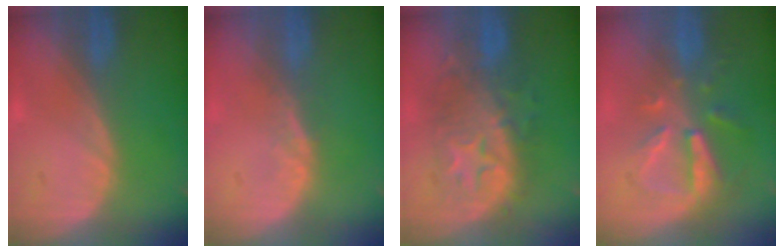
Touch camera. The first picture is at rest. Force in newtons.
{"total": 1.5, "press": 1.2, "slide": 0.9}
{"total": 9.2, "press": 9.2, "slide": 0.4}
{"total": 8.2, "press": 7.4, "slide": 3.6}